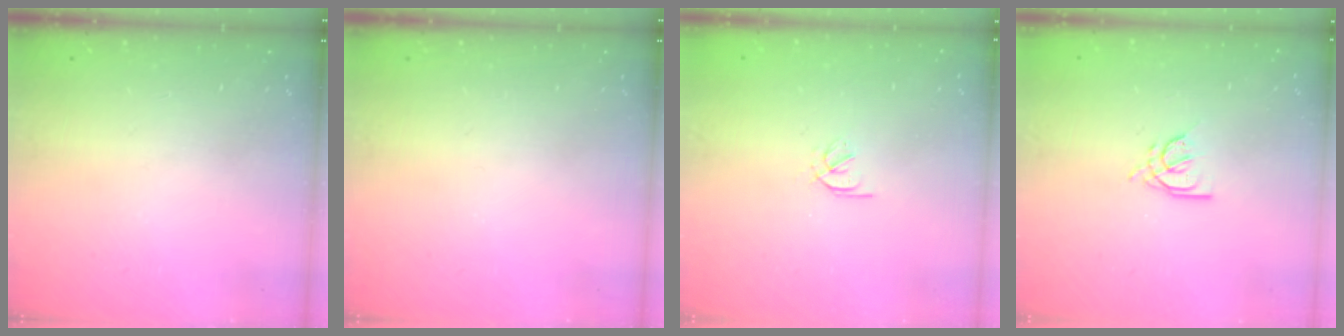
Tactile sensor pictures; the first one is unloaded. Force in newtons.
{"total": 0.0}
{"total": 1.7, "press": 1.6, "slide": 0.6}
{"total": 4.5, "press": 4.5, "slide": 0.7}